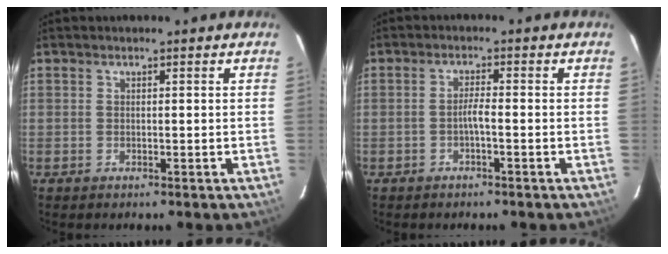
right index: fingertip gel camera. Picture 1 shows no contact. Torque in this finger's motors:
{"motor_torque": [0.18, 0.05, 0.16, 0.04]}